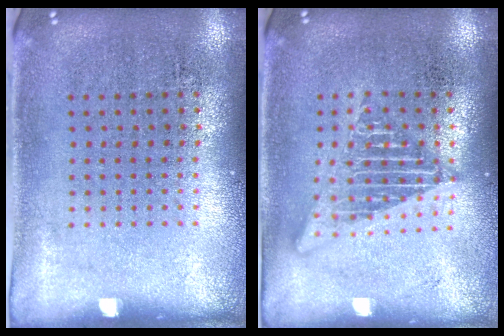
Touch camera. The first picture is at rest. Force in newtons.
{"total": 2.2, "press": 2.2, "slide": 0.2}